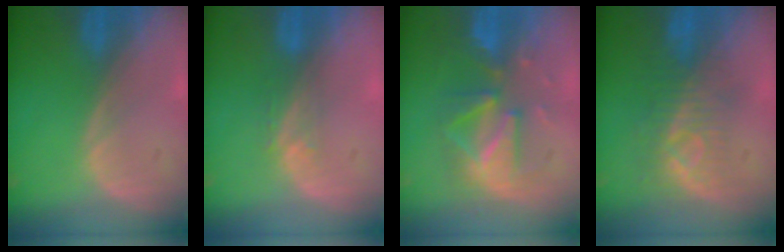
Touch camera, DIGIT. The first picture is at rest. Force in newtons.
{"total": 2.8, "press": 2.1, "slide": 1.7}
{"total": 8.3, "press": 8.2, "slide": 0.4}
{"total": 8.2, "press": 7.4, "slide": 3.6}